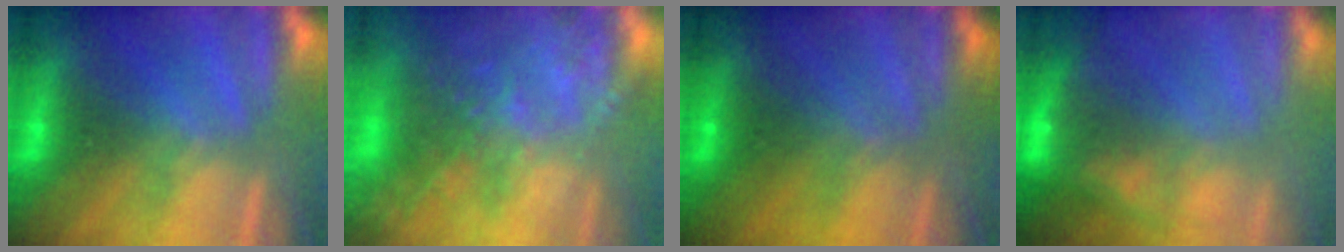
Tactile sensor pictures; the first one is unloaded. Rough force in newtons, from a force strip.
{"total": 7.8}
{"total": 1.7}
{"total": 6.9}